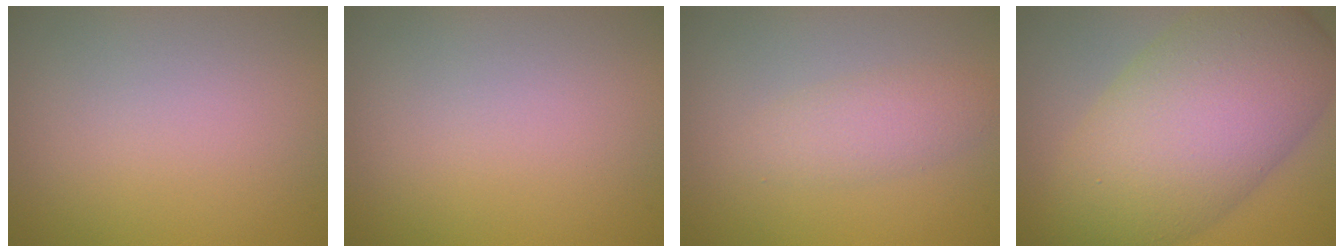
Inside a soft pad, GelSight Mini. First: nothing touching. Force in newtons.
{"total": 0.0}
{"total": 2.1, "press": 2.1, "slide": 0.1}
{"total": 11.4, "press": 11.4, "slide": 0.1}